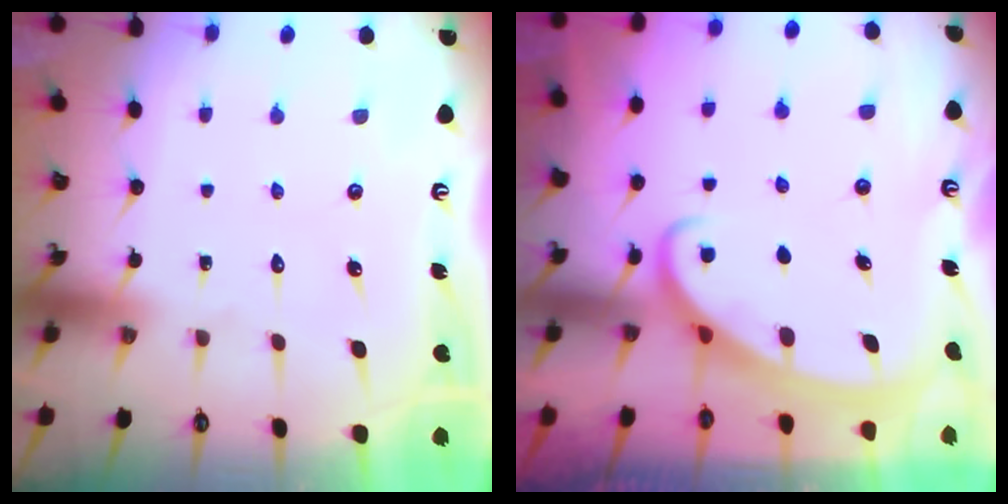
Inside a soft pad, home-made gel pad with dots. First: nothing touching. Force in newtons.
{"total": 2.6, "press": 2.6, "slide": 0.4}